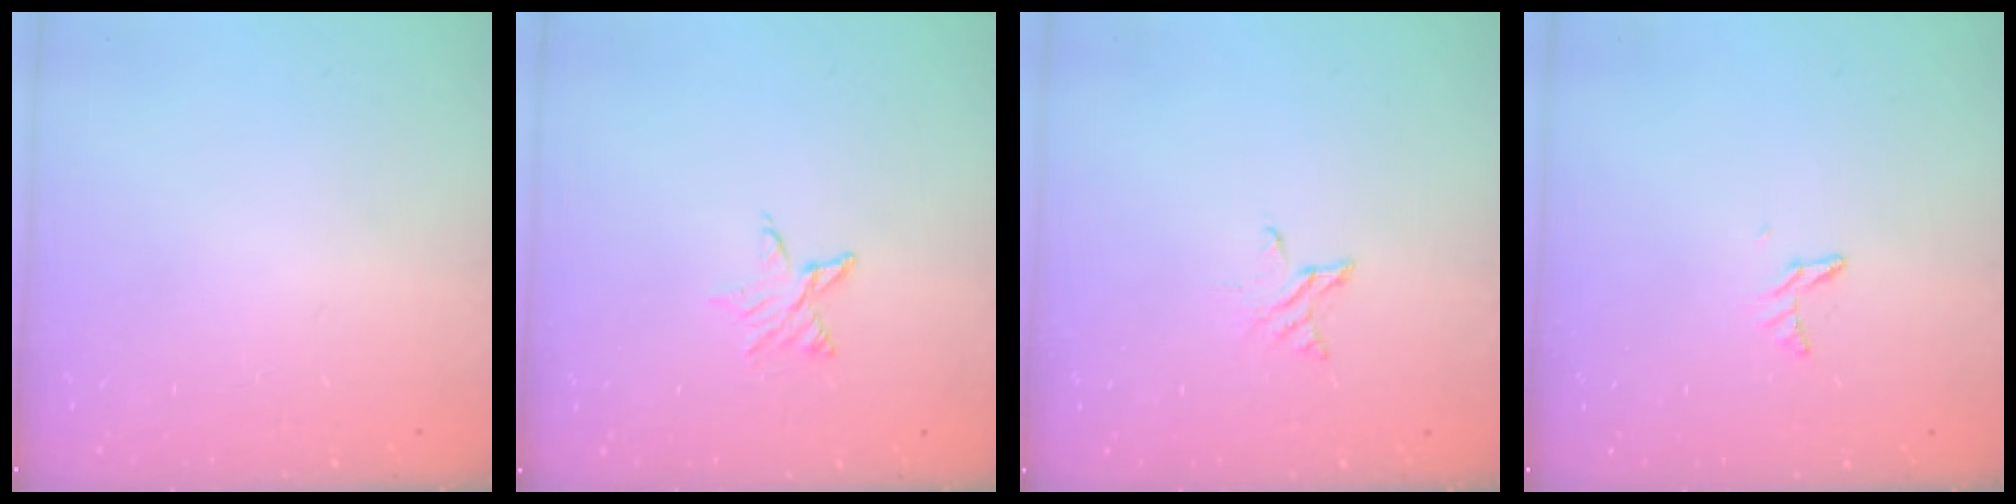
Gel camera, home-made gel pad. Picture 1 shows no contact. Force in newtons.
{"total": 4.6, "press": 4.5, "slide": 0.5}
{"total": 3.4, "press": 3.3, "slide": 0.3}
{"total": 4.6, "press": 4.5, "slide": 0.5}